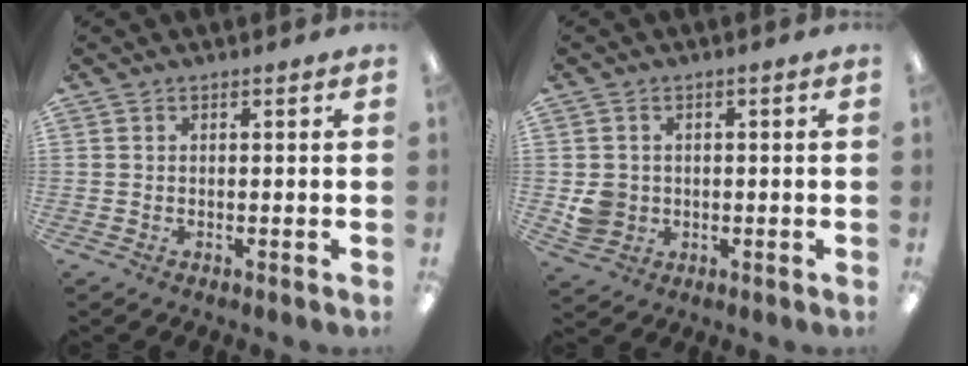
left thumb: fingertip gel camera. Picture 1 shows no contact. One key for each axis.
{"total": 4.7, "fx": -0.1, "fy": 4.5, "fz": 1.5, "tx": -0.023, "ty": 0.009, "tz": 0.004}